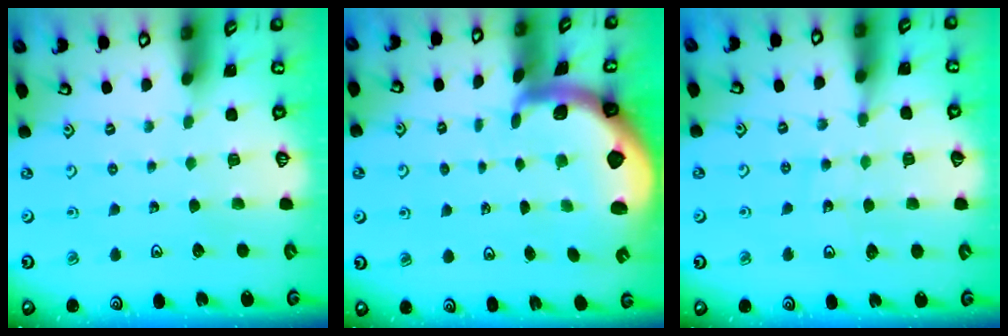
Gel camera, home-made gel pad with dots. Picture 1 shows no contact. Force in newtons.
{"total": 2.4, "press": 2.3, "slide": 0.5}
{"total": 11.2, "press": 10.7, "slide": 3.2}